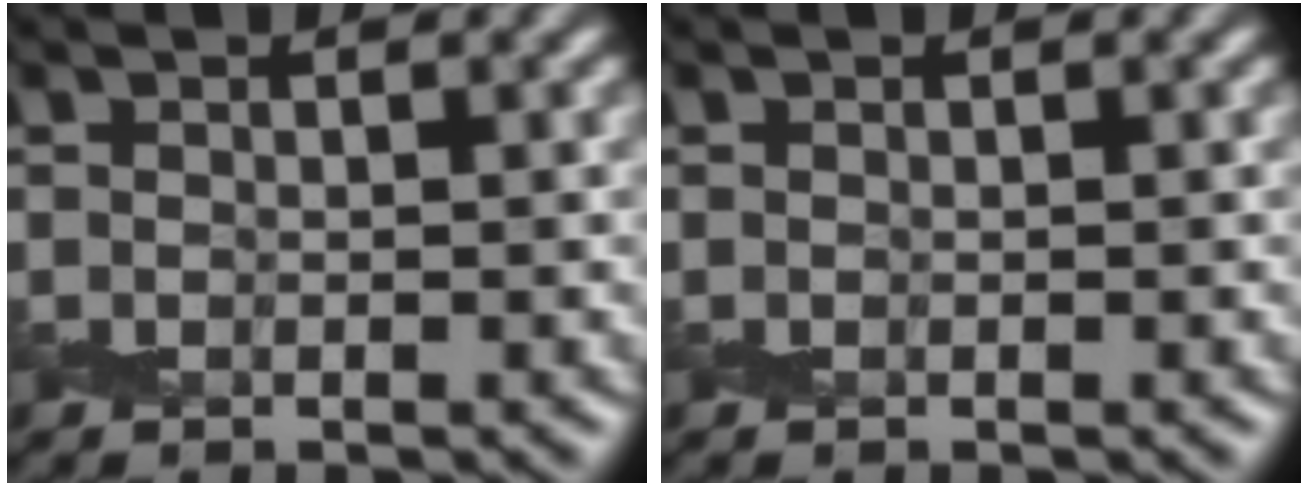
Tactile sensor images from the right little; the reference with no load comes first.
{"total": 0.0}